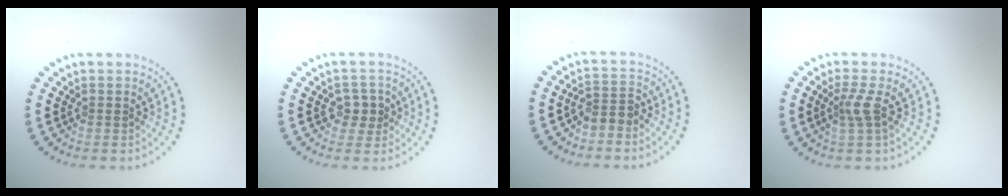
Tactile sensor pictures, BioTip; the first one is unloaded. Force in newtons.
{"total": 2.2, "press": 2.1, "slide": 0.8}
{"total": 2.0, "press": 1.7, "slide": 1.1}
{"total": 2.0, "press": 1.4, "slide": 1.4}